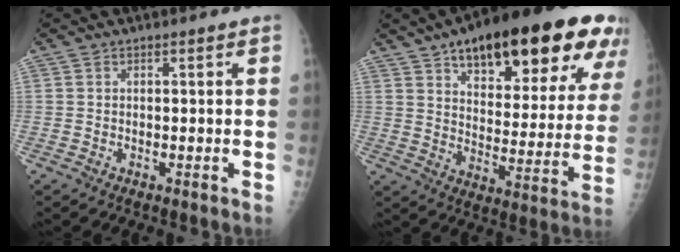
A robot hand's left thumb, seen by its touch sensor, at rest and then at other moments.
{"total": 29.8, "force": [17.0, 10.9, 21.9], "torque": [-0.277, -0.025, 0.244]}